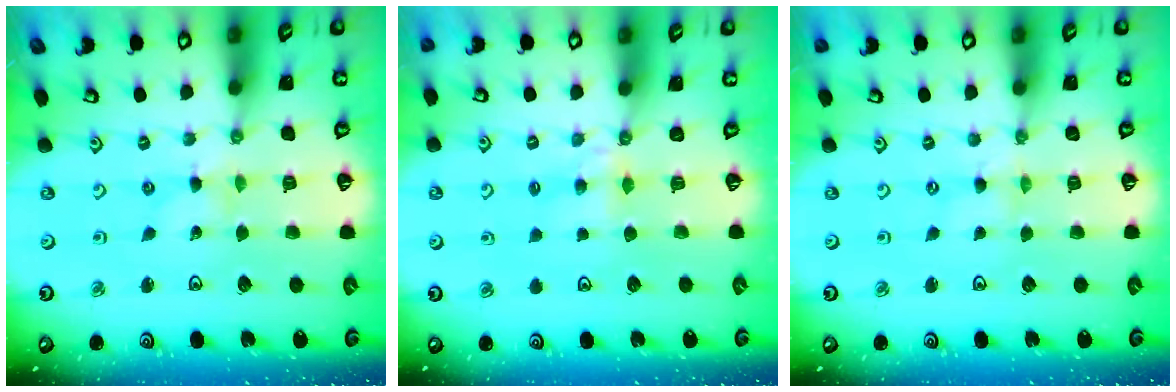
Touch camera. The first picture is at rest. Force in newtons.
{"total": 3.9, "press": 3.8, "slide": 0.6}
{"total": 0.0}